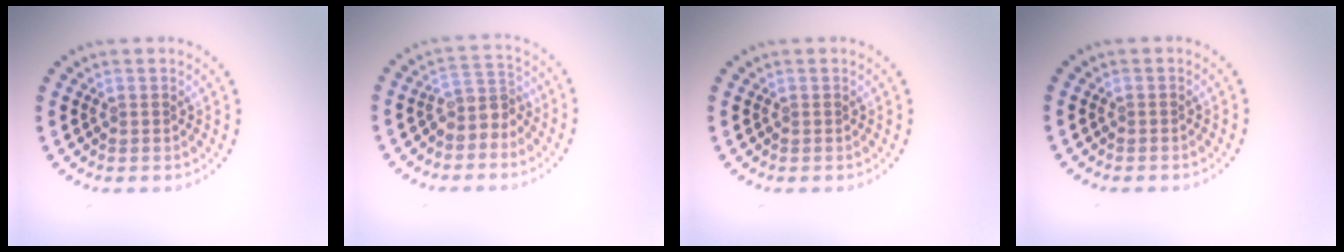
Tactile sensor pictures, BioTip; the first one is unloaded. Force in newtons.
{"total": 2.6, "press": 2.0, "slide": 1.7}
{"total": 0.0}
{"total": 0.0}